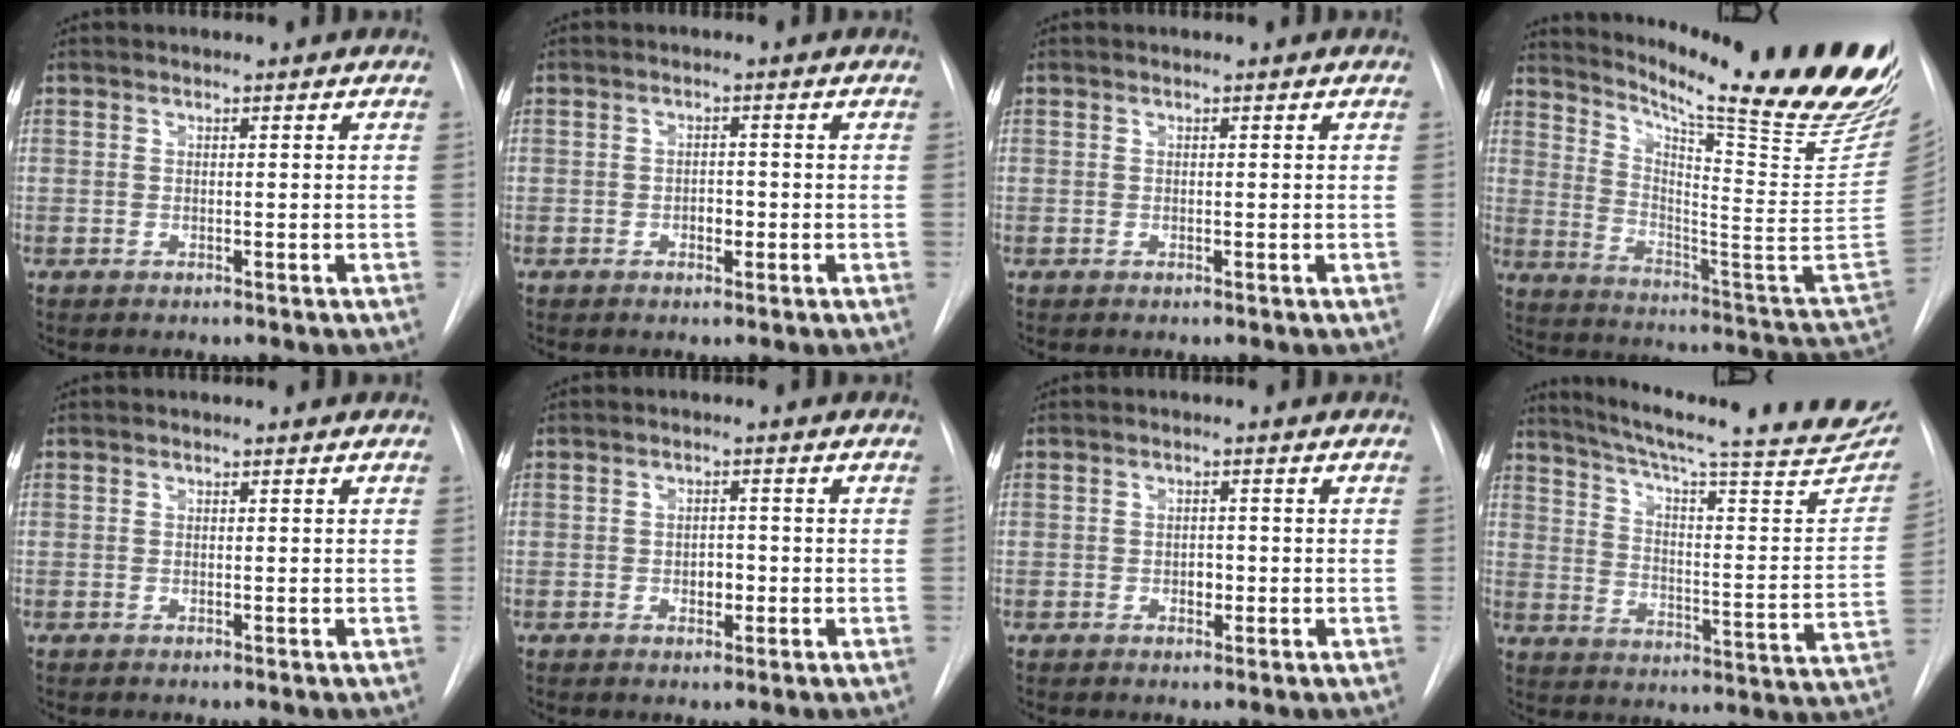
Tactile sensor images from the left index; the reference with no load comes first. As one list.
[{"total": 1.6, "force": [-0.5, 1.0, 1.1], "torque": [-0.016, 0.003, -0.007]}, {"total": 0.6, "force": [0.5, 0.0, 0.1], "torque": [-0.003, 0.004, 0.002]}, {"total": 29.5, "force": [23.8, 0.2, 17.4], "torque": [-0.249, -0.109, 0.324]}, {"total": 0.0}, {"total": 2.0, "force": [-0.5, 1.2, 1.4], "torque": [-0.019, 0.003, -0.005]}, {"total": 1.4, "force": [-0.4, 0.9, 1.0], "torque": [-0.015, 0.002, -0.005]}, {"total": 27.8, "force": [24.2, 2.5, 13.4], "torque": [-0.200, -0.070, 0.306]}]